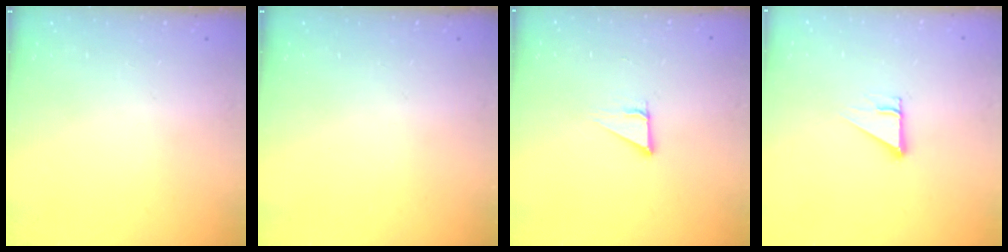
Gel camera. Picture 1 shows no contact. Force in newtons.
{"total": 0.0}
{"total": 2.9, "press": 2.9, "slide": 0.1}
{"total": 2.7, "press": 2.7, "slide": 0.0}